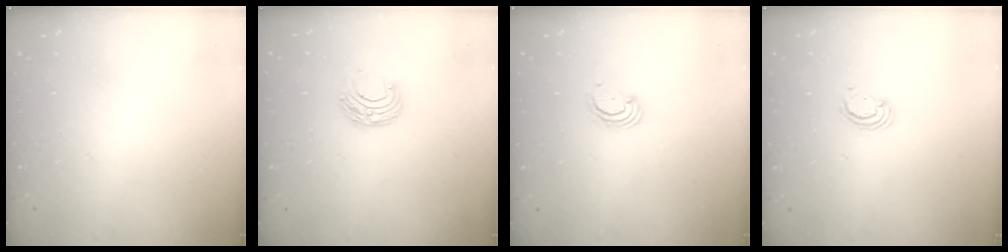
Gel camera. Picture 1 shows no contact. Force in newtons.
{"total": 7.6, "press": 7.5, "slide": 0.6}
{"total": 2.5, "press": 2.5, "slide": 0.3}
{"total": 2.5, "press": 2.5, "slide": 0.2}